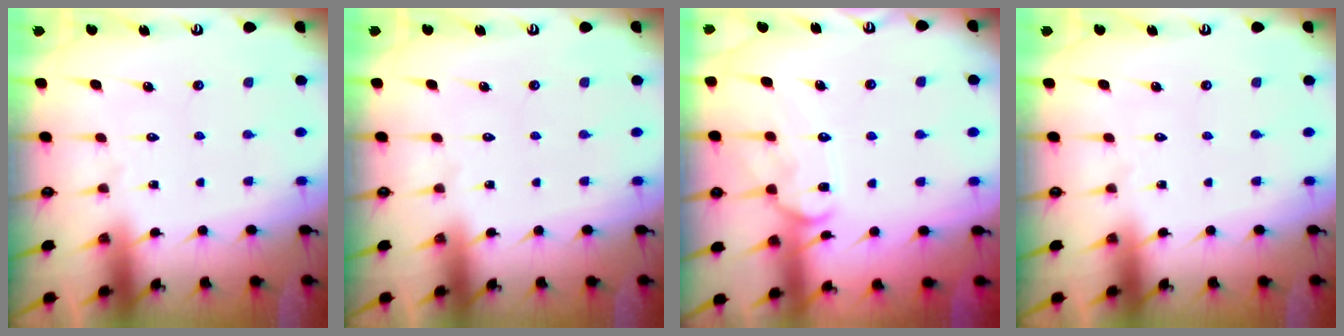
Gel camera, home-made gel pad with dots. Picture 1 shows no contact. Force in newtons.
{"total": 0.0}
{"total": 12.5, "press": 12.4, "slide": 1.0}
{"total": 0.0}